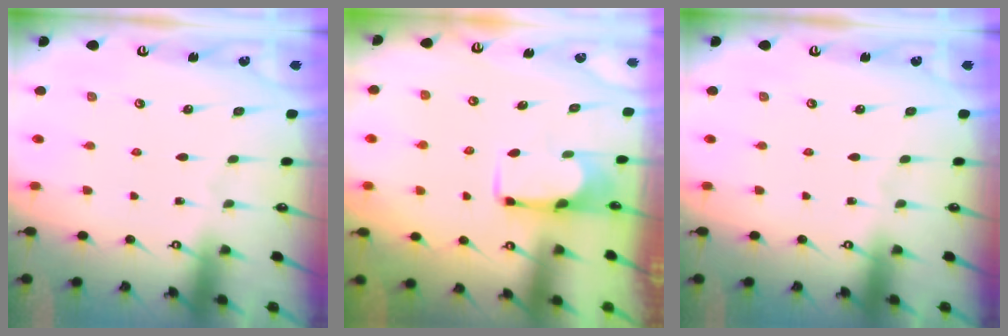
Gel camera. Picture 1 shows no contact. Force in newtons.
{"total": 1.8, "press": 1.6, "slide": 0.8}
{"total": 0.0}